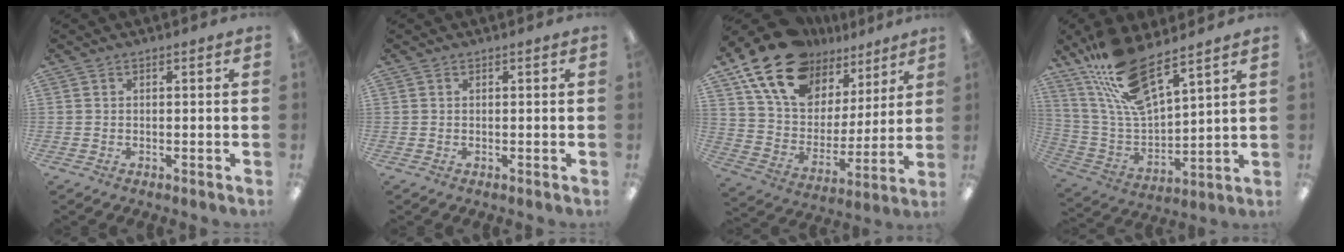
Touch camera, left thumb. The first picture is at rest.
{"total": 0.0}
{"total": 19.8, "force": [14.5, 10.8, 7.8], "torque": [-0.167, -0.082, 0.269]}
{"total": 16.7, "force": [12.5, 4.8, 9.9], "torque": [-0.217, -0.070, 0.222]}